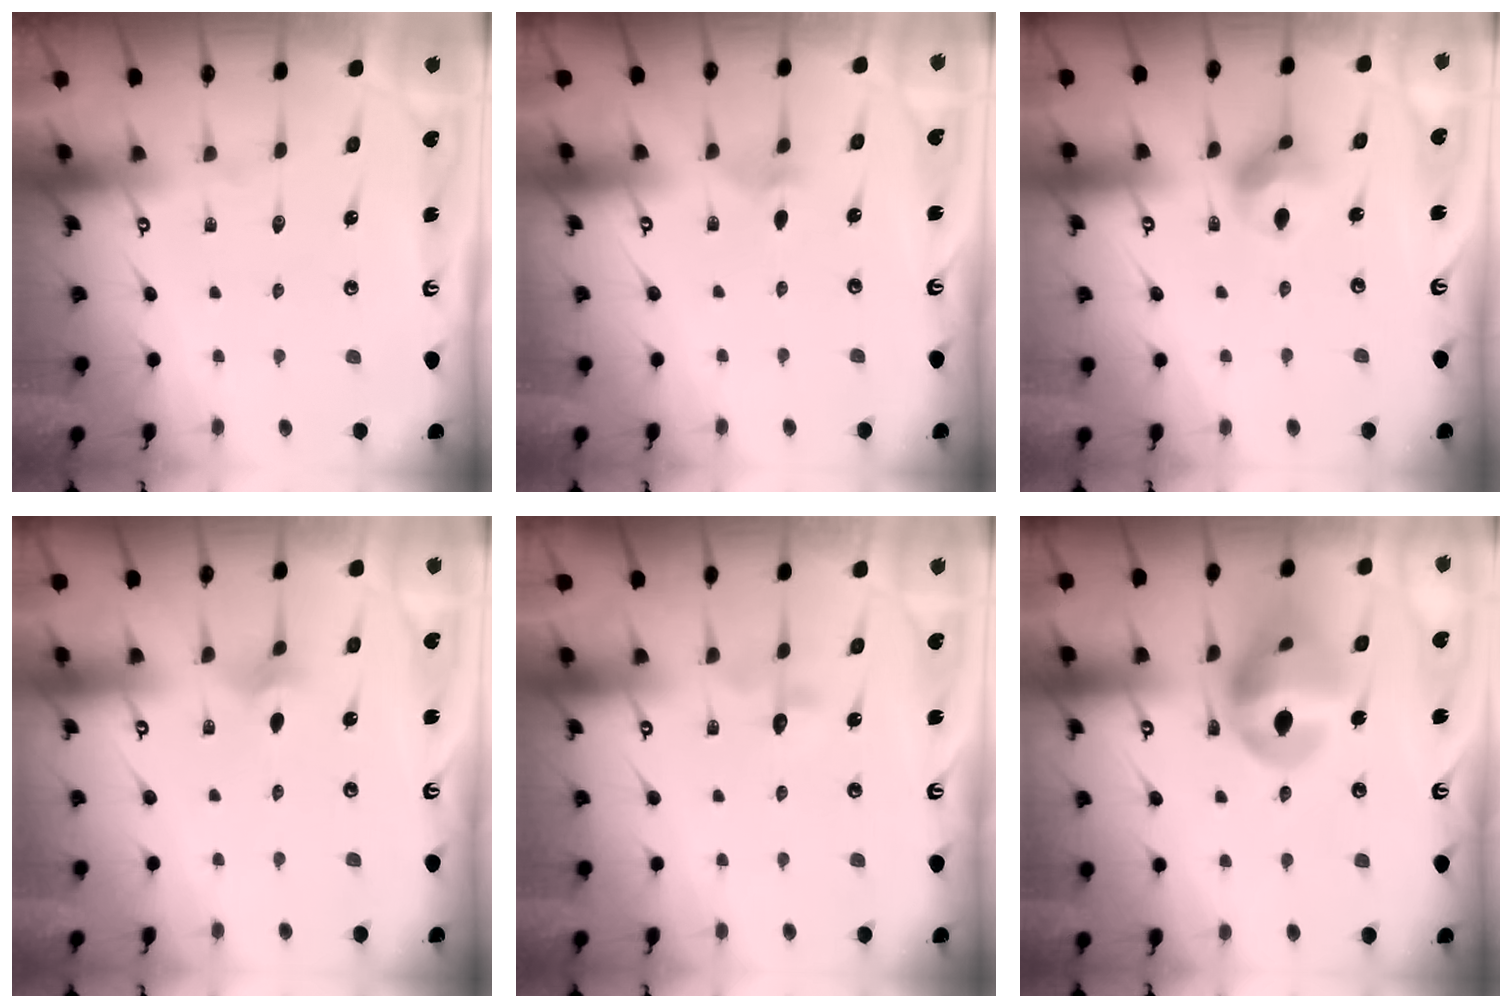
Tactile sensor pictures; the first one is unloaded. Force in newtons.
{"total": 1.9, "press": 1.9, "slide": 0.3}
{"total": 8.2, "press": 8.1, "slide": 0.9}
{"total": 2.4, "press": 2.3, "slide": 0.5}
{"total": 3.1, "press": 3.0, "slide": 0.7}
{"total": 15.3, "press": 15.3, "slide": 1.3}